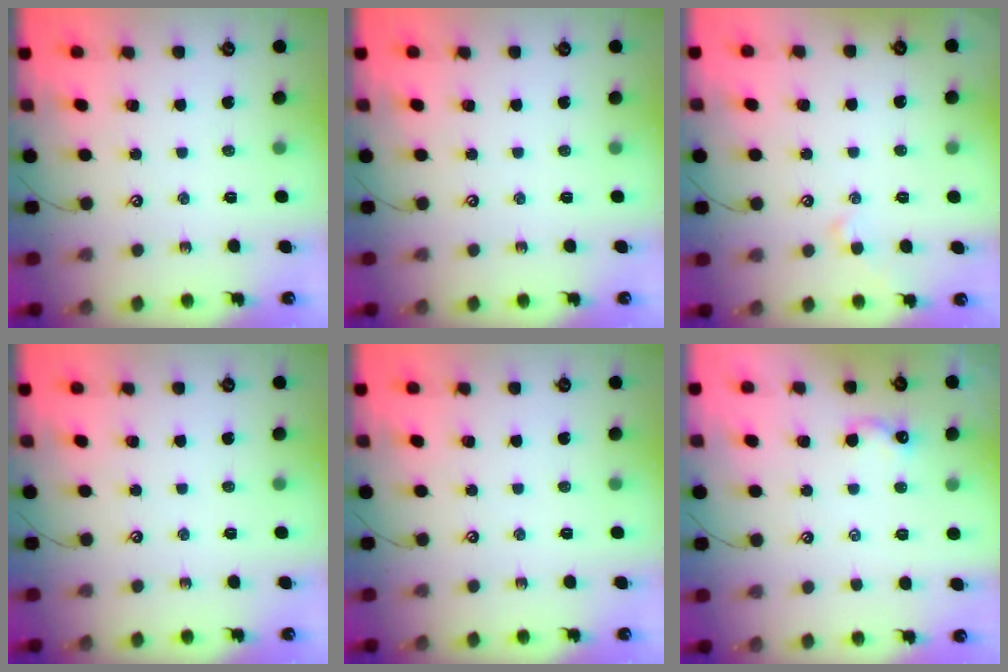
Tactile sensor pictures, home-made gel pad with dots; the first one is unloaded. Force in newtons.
{"total": 0.0}
{"total": 1.9, "press": 1.8, "slide": 0.4}
{"total": 0.0}
{"total": 0.0}
{"total": 2.1, "press": 2.1, "slide": 0.4}